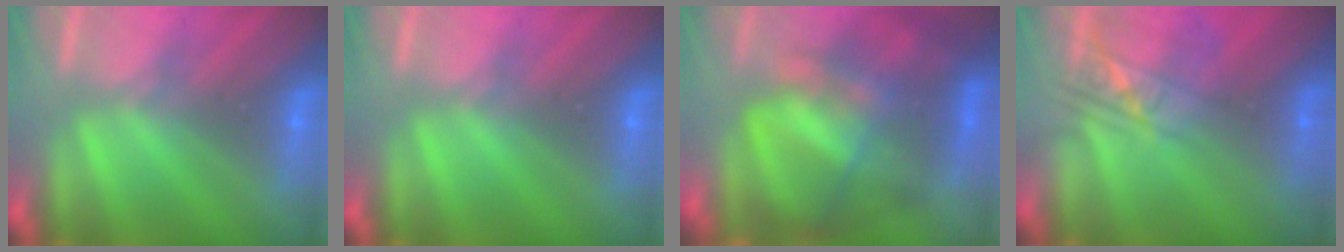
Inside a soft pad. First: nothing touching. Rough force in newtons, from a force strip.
{"total": 0.0}
{"total": 11.5}
{"total": 2.4}